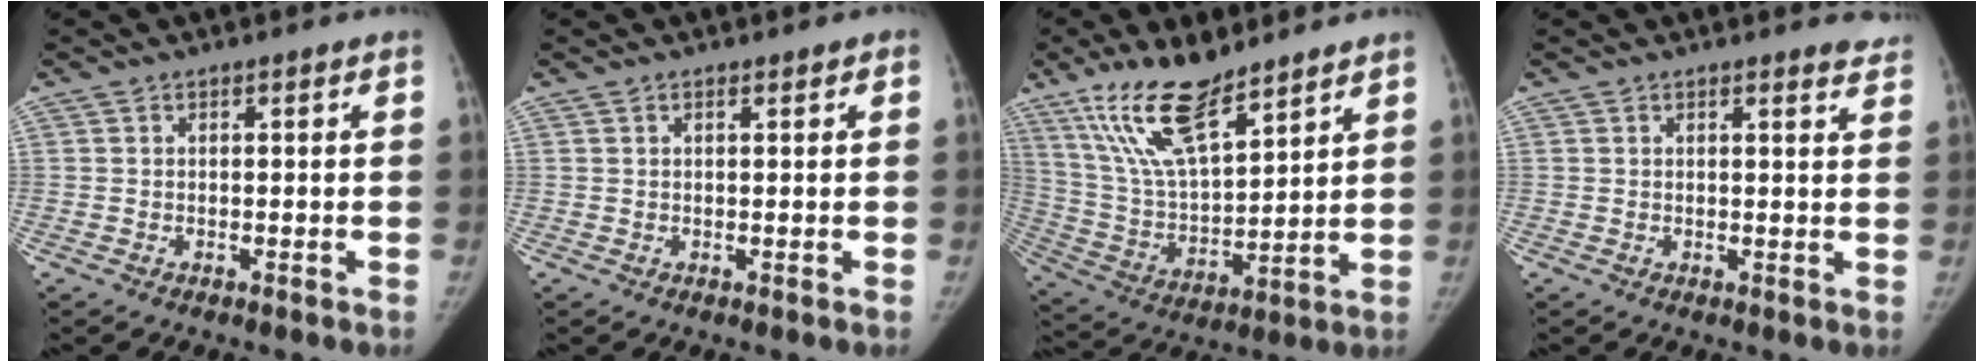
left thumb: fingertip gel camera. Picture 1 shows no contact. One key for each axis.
{"total": 0.5, "fx": 0.3, "fy": 0.4, "fz": 0.2, "tx": 0.001, "ty": 0.000, "tz": 0.002}
{"total": 16.9, "fx": 11.8, "fy": 5.4, "fz": 10.8, "tx": -0.183, "ty": -0.057, "tz": 0.234}
{"total": 3.5, "fx": 3.3, "fy": 0.8, "fz": 1.1, "tx": 0.000, "ty": -0.018, "tz": 0.023}